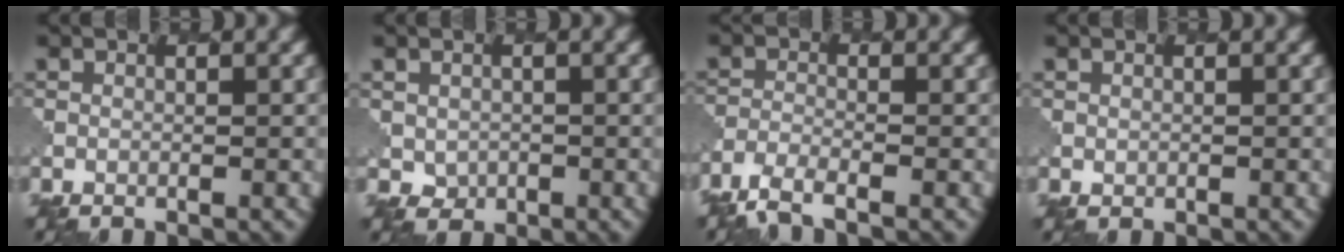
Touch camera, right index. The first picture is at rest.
{"total": 1.4, "force": [0.2, 1.4, 0.3], "torque": [-0.007, -0.008, 0.006]}
{"total": 3.0, "force": [-2.5, 0.6, 1.5], "torque": [-0.037, -0.010, -0.059]}
{"total": 0.6, "force": [0.2, 0.5, 0.0], "torque": [-0.002, -0.005, 0.007]}